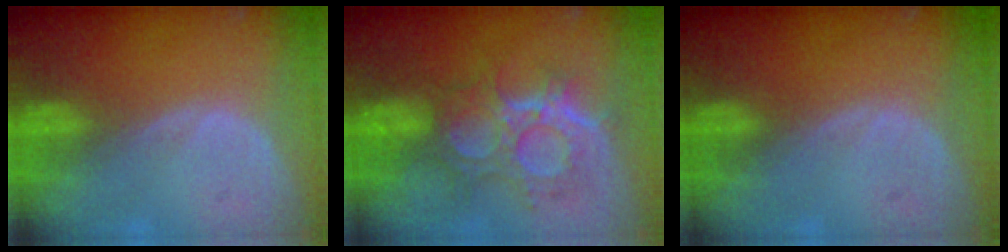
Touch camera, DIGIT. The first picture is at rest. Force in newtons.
{"total": 9.9, "press": 9.6, "slide": 2.6}
{"total": 0.0}